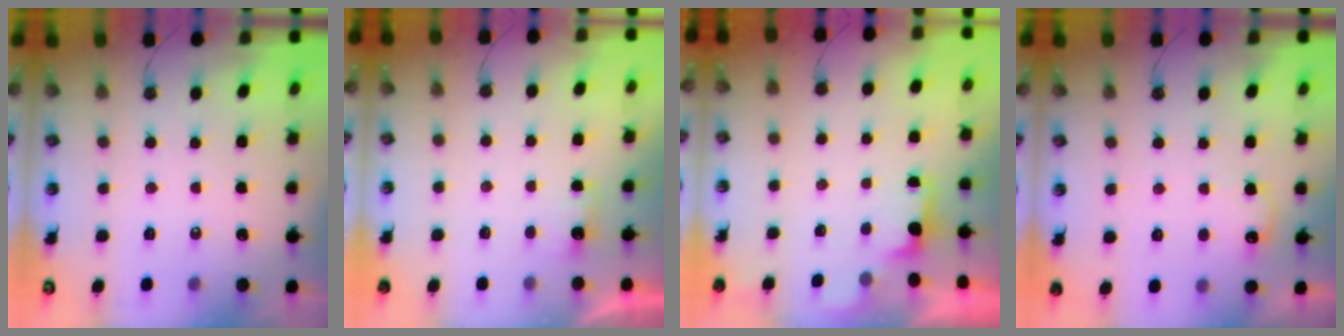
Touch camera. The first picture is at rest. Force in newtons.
{"total": 2.3, "press": 2.2, "slide": 0.9}
{"total": 0.9, "press": 0.6, "slide": 0.8}
{"total": 8.4, "press": 8.4, "slide": 0.5}